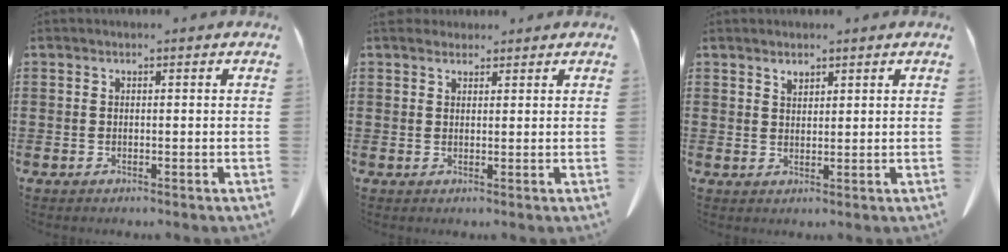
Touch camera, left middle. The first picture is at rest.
{"total": 2.3, "force": [1.9, 1.1, 0.6], "torque": [-0.010, 0.003, 0.034]}
{"total": 1.5, "force": [1.4, 0.6, 0.4], "torque": [-0.011, 0.001, 0.026]}